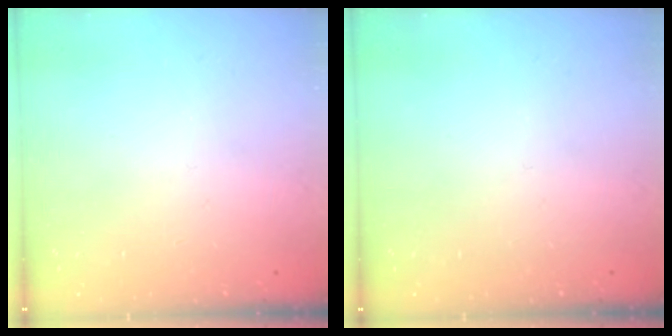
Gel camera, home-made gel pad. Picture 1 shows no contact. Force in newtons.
{"total": 0.0}